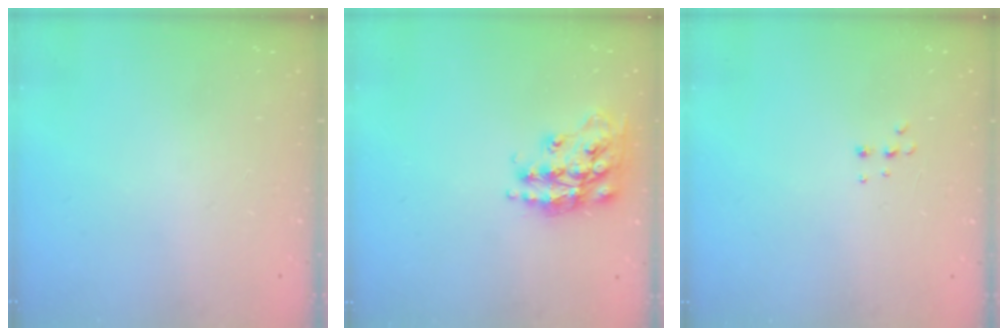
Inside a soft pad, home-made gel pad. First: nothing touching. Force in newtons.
{"total": 17.2, "press": 17.2, "slide": 1.4}
{"total": 4.5, "press": 4.4, "slide": 0.8}